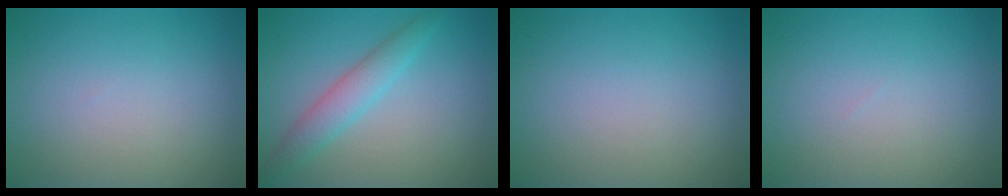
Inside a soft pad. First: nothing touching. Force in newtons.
{"total": 3.0, "press": 3.0, "slide": 0.1}
{"total": 0.0}
{"total": 0.0}